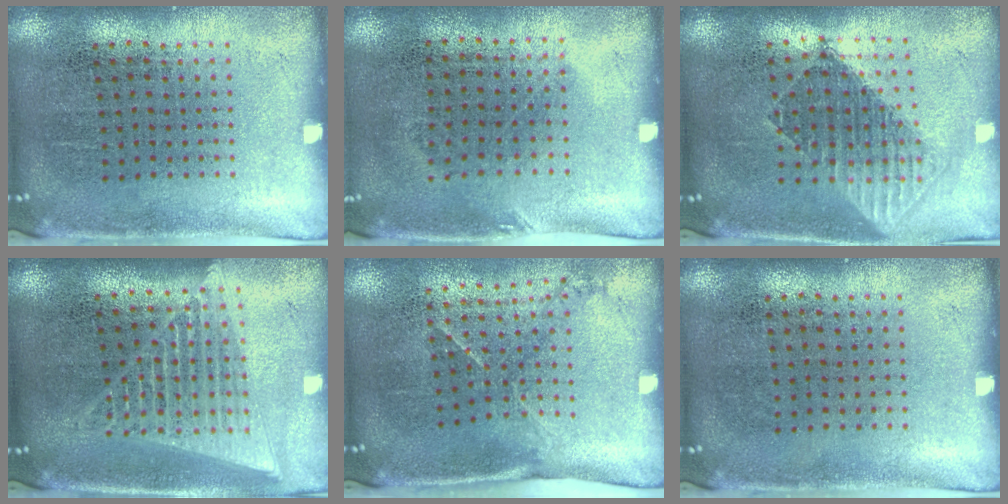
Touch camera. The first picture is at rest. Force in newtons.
{"total": 0.9, "press": 0.6, "slide": 0.6}
{"total": 1.7, "press": 1.4, "slide": 0.9}
{"total": 1.8, "press": 1.6, "slide": 0.9}
{"total": 1.5, "press": 1.0, "slide": 1.1}
{"total": 0.0}